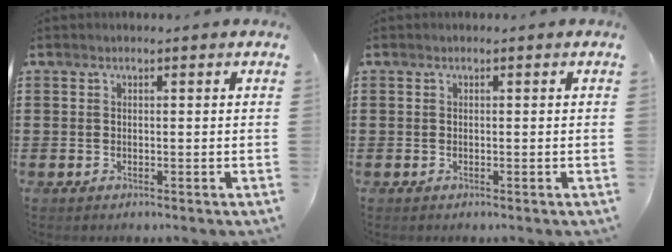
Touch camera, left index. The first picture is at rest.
{"total": 0.0}